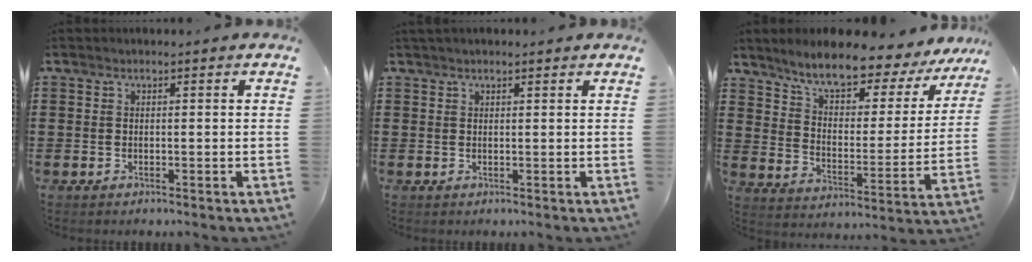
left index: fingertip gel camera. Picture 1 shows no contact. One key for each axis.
{"total": 1.0, "fx": 0.8, "fy": 0.5, "fz": 0.3, "tx": -0.008, "ty": 0.004, "tz": 0.016}
{"total": 8.1, "fx": 7.1, "fy": 1.4, "fz": 3.7, "tx": -0.088, "ty": -0.050, "tz": 0.114}